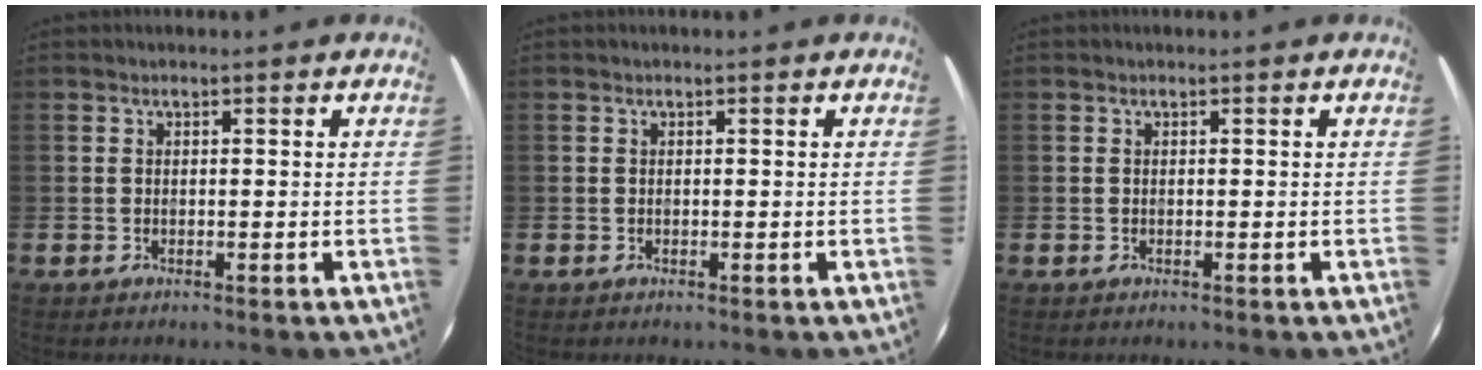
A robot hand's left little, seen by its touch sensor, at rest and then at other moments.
{"total": 0.0}
{"total": 0.0}